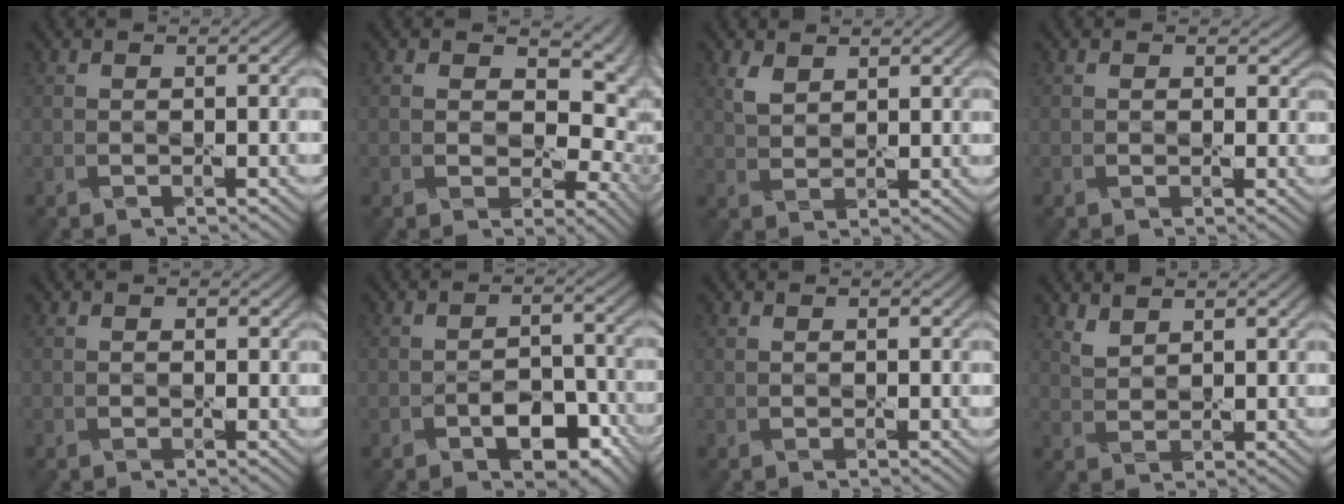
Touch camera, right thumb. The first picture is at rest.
{"total": 8.8, "force": [0.6, 6.2, 6.2], "torque": [-0.086, 0.002, 0.021]}
{"total": 3.0, "force": [1.9, 1.7, 1.6], "torque": [-0.042, -0.005, 0.042]}
{"total": 1.4, "force": [0.4, 1.2, 0.7], "torque": [-0.019, -0.007, 0.002]}
{"total": 0.7, "force": [0.3, 0.6, 0.4], "torque": [-0.008, -0.005, 0.005]}
{"total": 5.4, "force": [-2.5, 3.0, 3.7], "torque": [-0.052, -0.001, -0.041]}
{"total": 0.8, "force": [0.5, 0.5, 0.4], "torque": [-0.010, -0.003, 0.012]}
{"total": 2.9, "force": [2.3, 1.2, 1.3], "torque": [-0.034, -0.004, 0.053]}